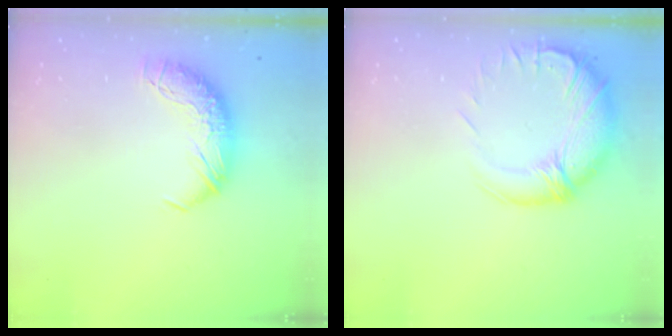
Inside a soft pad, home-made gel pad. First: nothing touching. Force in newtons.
{"total": 4.9, "press": 3.0, "slide": 3.9}